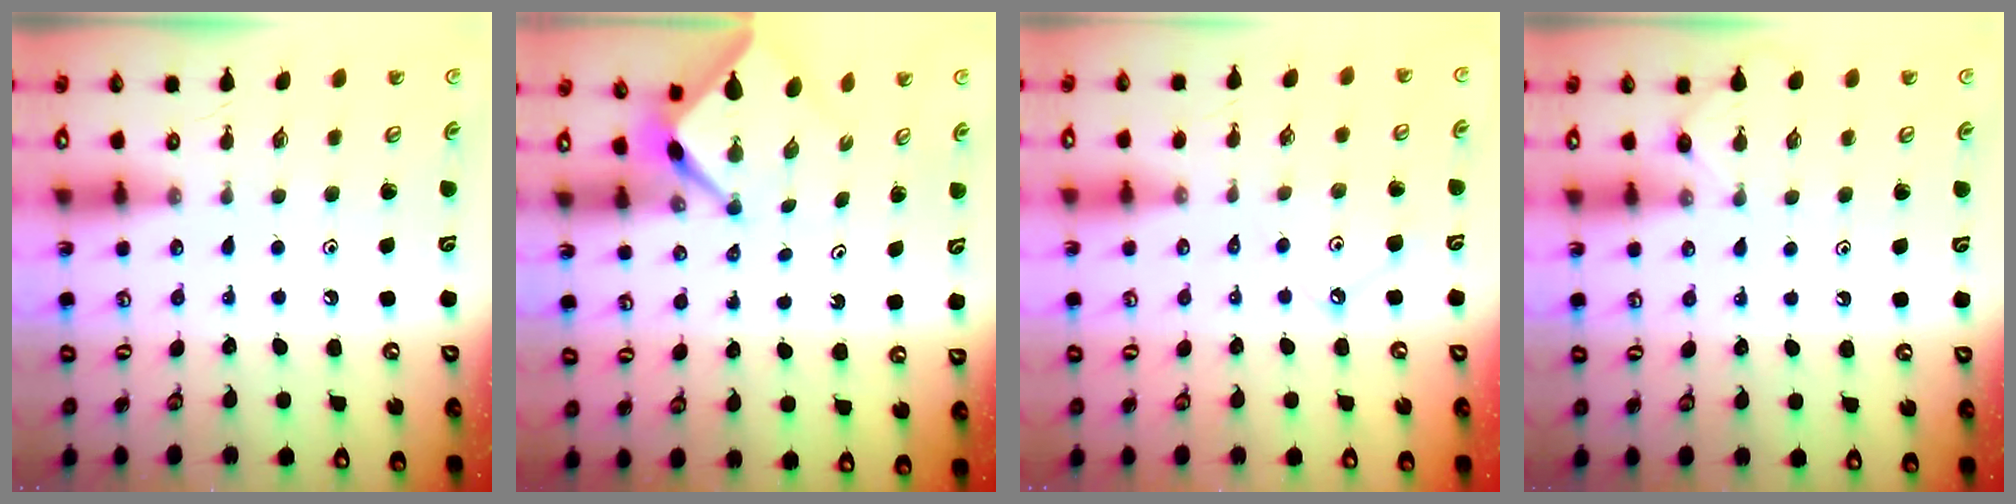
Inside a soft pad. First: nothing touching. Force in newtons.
{"total": 2.6, "press": 2.6, "slide": 0.3}
{"total": 3.3, "press": 3.3, "slide": 0.1}
{"total": 4.1, "press": 4.1, "slide": 0.6}